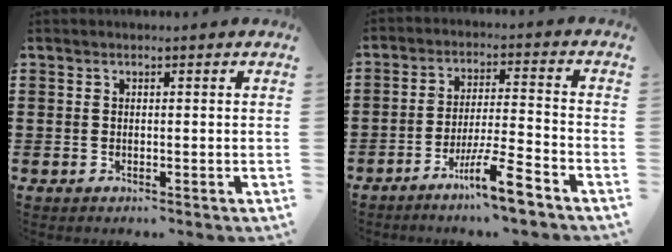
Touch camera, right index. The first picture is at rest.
{"total": 8.0, "force": [-5.8, 0.3, 5.5], "torque": [-0.101, -0.002, -0.107]}